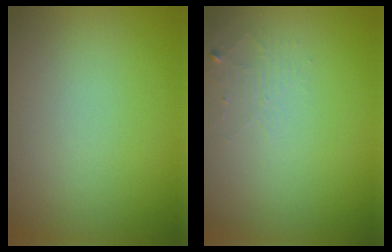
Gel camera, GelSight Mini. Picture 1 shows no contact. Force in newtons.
{"total": 1.3, "press": 1.3, "slide": 0.2}